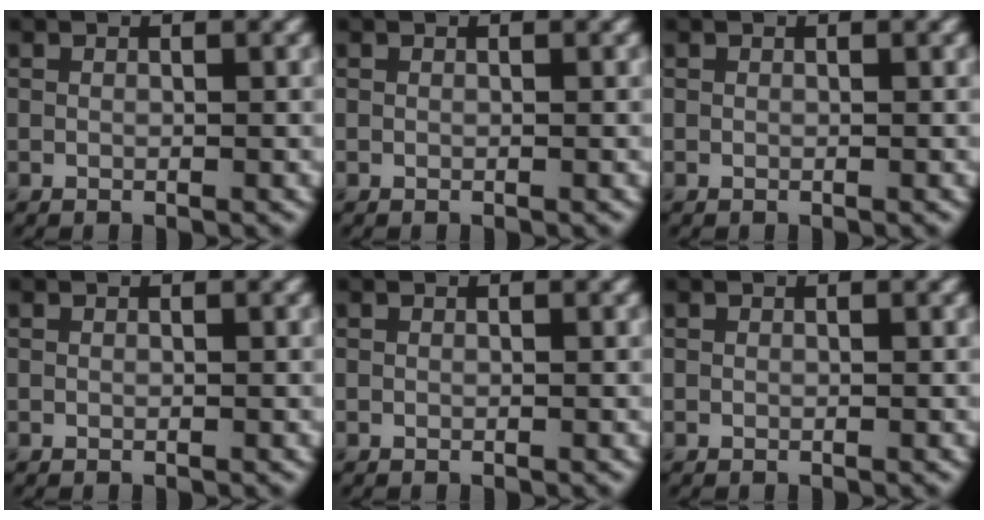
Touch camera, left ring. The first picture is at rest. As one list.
[{"total": 0.0}, {"total": 0.0}, {"total": 0.0}, {"total": 0.0}, {"total": 0.0}]